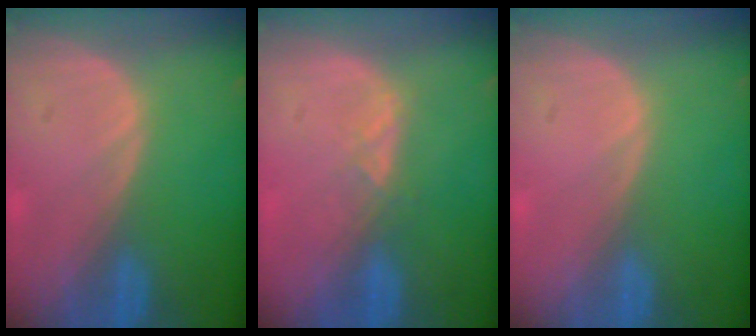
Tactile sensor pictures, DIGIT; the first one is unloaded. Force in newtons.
{"total": 2.0, "press": 1.9, "slide": 0.7}
{"total": 0.0}